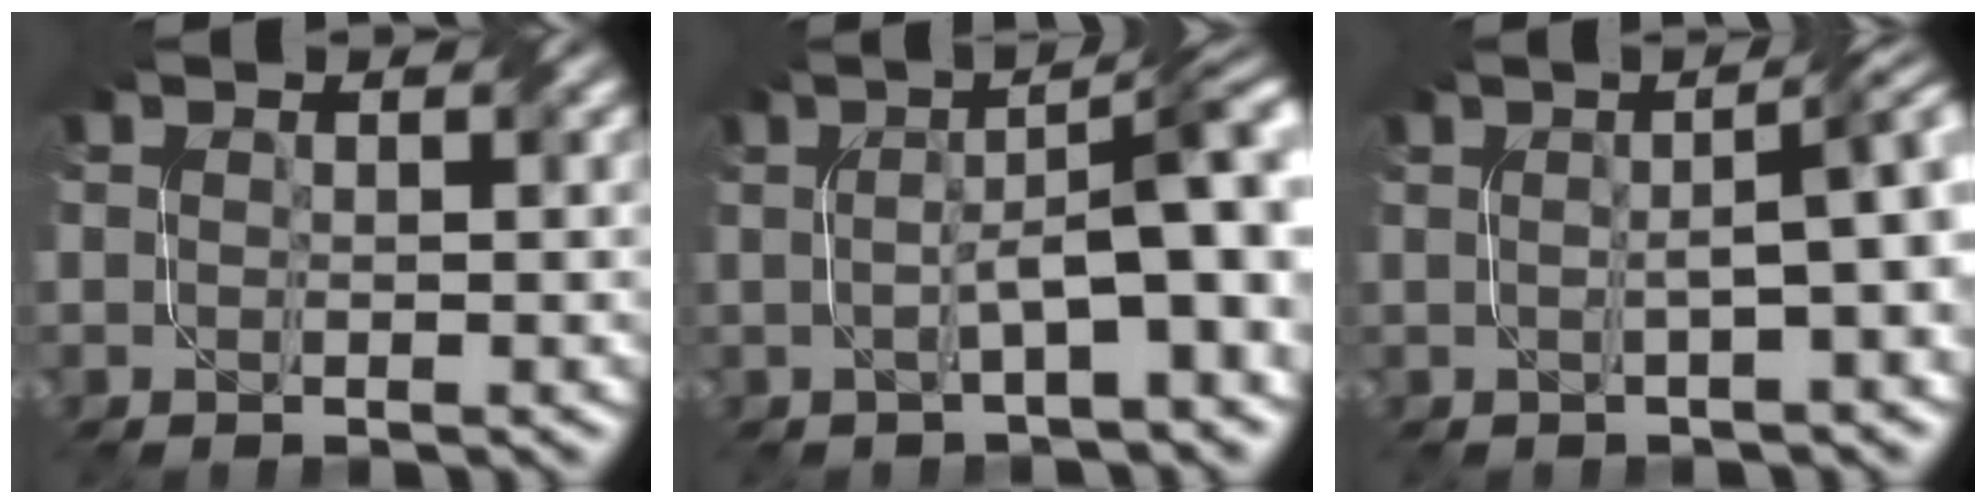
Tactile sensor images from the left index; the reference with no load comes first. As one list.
[{"total": 7.7, "force": [-0.1, 2.0, 7.5], "torque": [-0.108, 0.015, -0.005]}, {"total": 5.7, "force": [0.5, 1.6, 5.5], "torque": [-0.050, 0.018, 0.006]}]